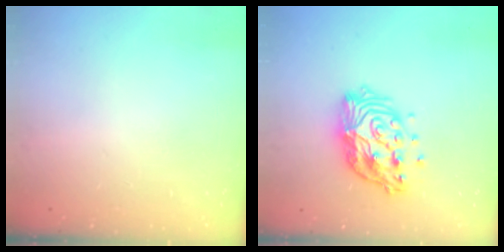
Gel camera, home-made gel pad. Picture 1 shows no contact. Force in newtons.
{"total": 16.8, "press": 16.7, "slide": 1.5}